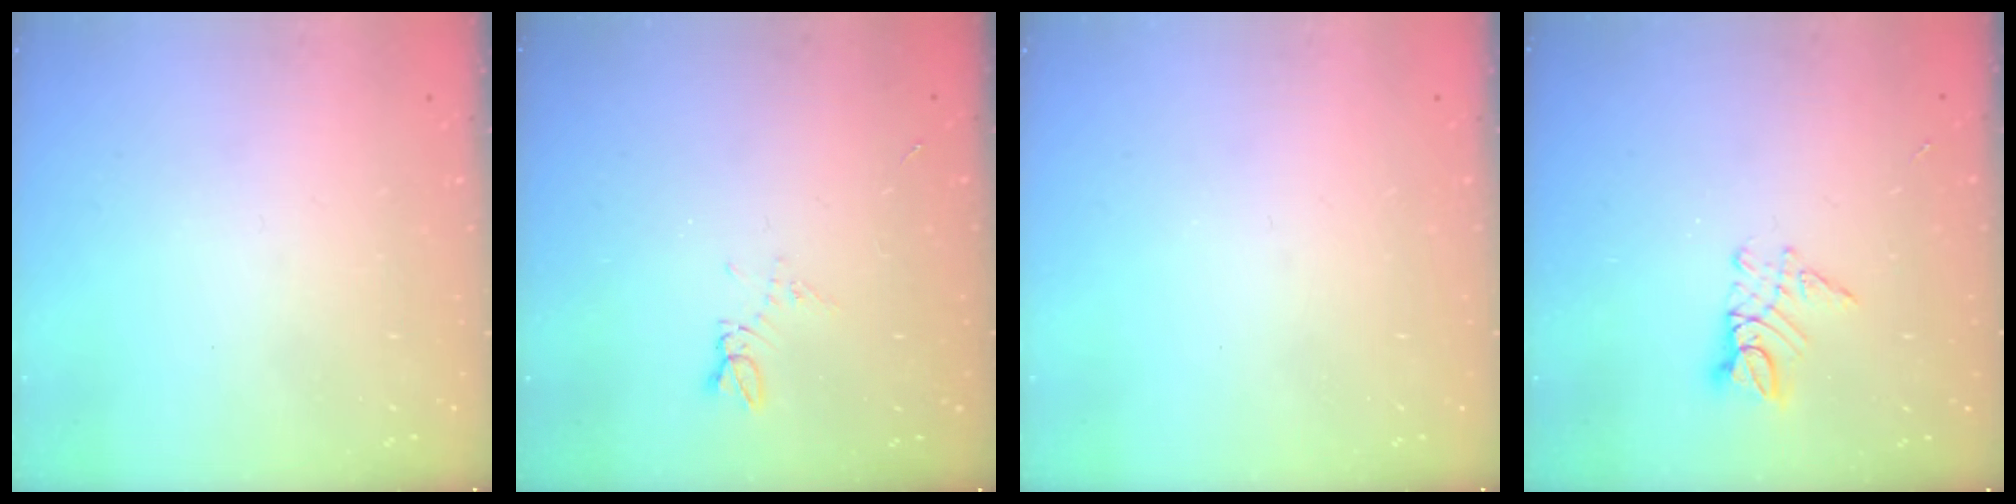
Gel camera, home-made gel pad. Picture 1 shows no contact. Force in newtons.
{"total": 5.0, "press": 4.9, "slide": 0.7}
{"total": 0.0}
{"total": 7.2, "press": 7.2, "slide": 0.6}